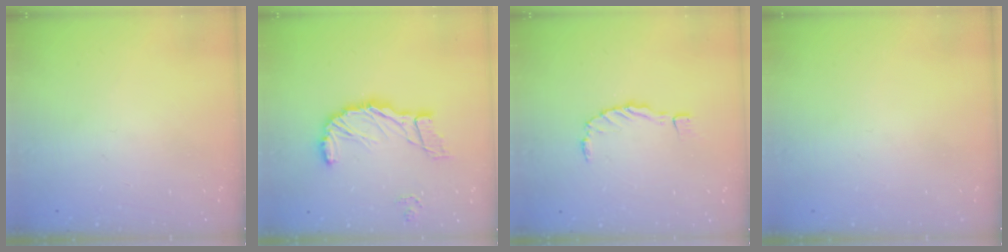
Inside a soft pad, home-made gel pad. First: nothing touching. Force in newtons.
{"total": 13.5, "press": 13.4, "slide": 2.0}
{"total": 0.0}
{"total": 0.0}